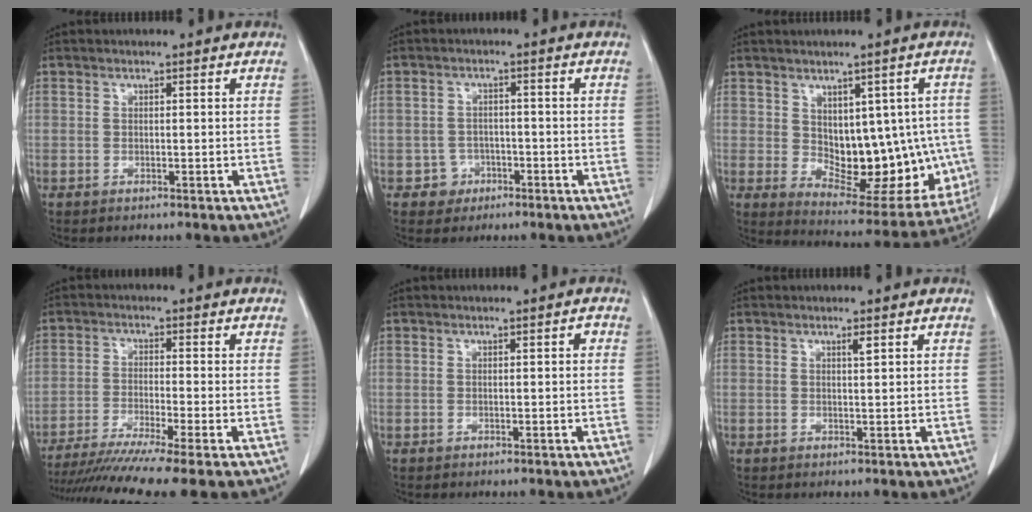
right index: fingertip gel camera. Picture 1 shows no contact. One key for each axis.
{"total": 3.2, "fx": -1.4, "fy": 2.8, "fz": -0.2, "tx": 0.011, "ty": 0.016, "tz": -0.021}
{"total": 15.1, "fx": -0.3, "fy": 8.1, "fz": 12.8, "tx": -0.150, "ty": 0.004, "tz": 0.023}
{"total": 12.3, "fx": -9.8, "fy": -1.3, "fz": 7.3, "tx": -0.115, "ty": -0.032, "tz": -0.156}
{"total": 0.7, "fx": 0.1, "fy": 0.3, "fz": 0.7, "tx": -0.007, "ty": 0.002, "tz": 0.001}
{"total": 1.0, "fx": 0.6, "fy": 0.0, "fz": 0.8, "tx": -0.014, "ty": -0.003, "tz": 0.009}